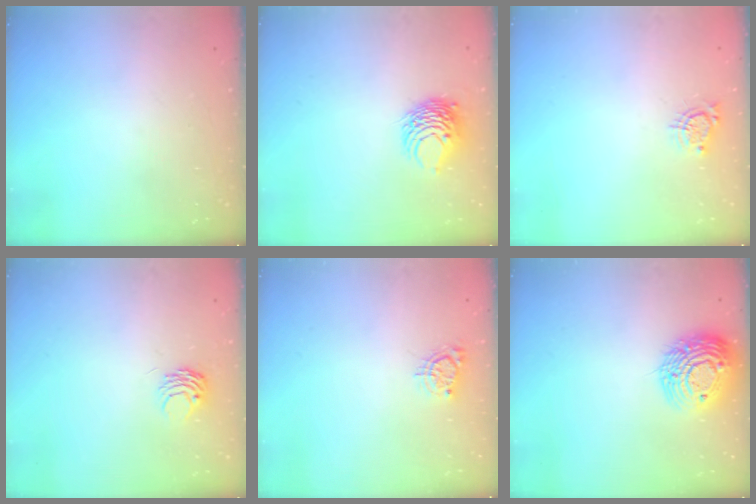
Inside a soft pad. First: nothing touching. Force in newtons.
{"total": 8.2, "press": 8.1, "slide": 1.1}
{"total": 4.0, "press": 4.0, "slide": 0.4}
{"total": 4.2, "press": 4.2, "slide": 0.2}
{"total": 4.9, "press": 4.8, "slide": 0.5}
{"total": 15.1, "press": 15.1, "slide": 1.2}